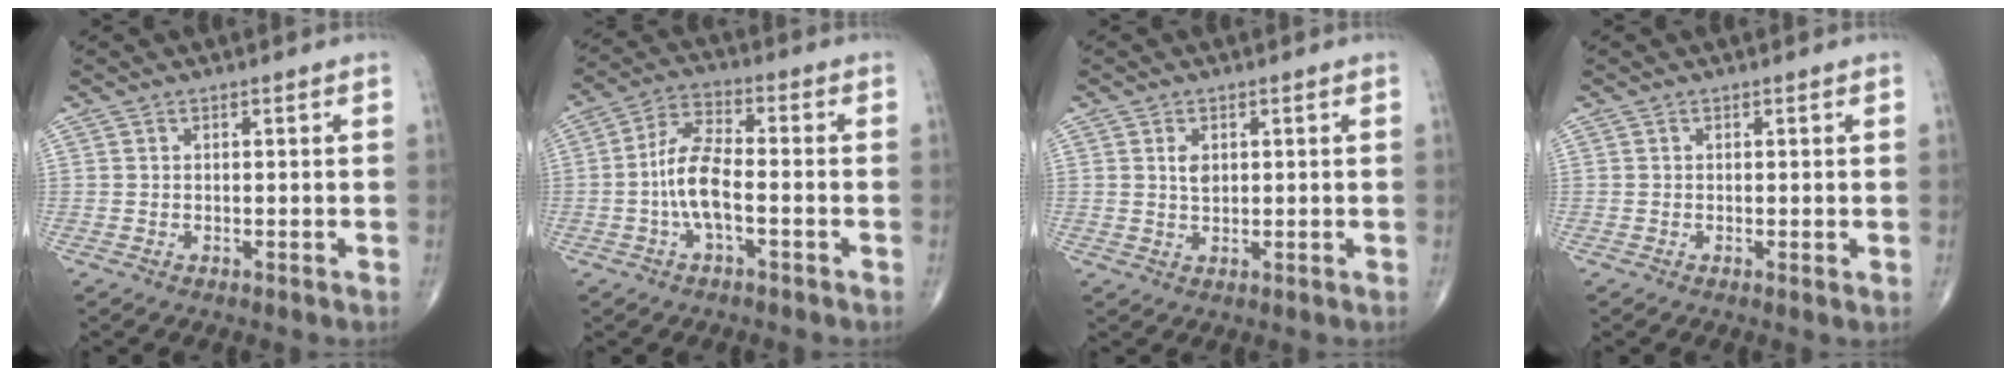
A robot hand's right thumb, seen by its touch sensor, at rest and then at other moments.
{"total": 8.7, "force": [-2.0, 3.5, 7.8], "torque": [-0.161, 0.029, -0.043]}
{"total": 2.4, "force": [0.7, 1.5, 1.7], "torque": [-0.023, -0.005, 0.013]}
{"total": 0.6, "force": [0.0, 0.1, 0.6], "torque": [-0.012, -0.003, -0.003]}